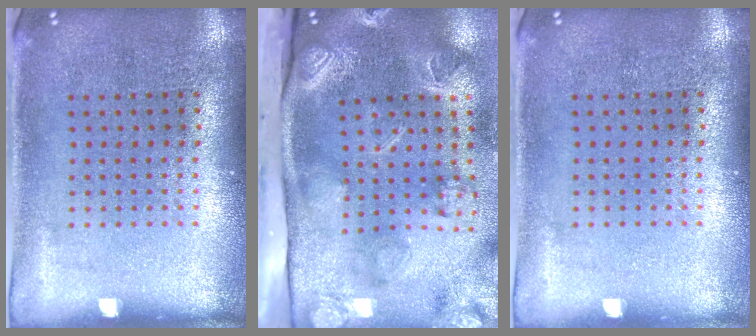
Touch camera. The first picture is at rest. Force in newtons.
{"total": 4.4, "press": 3.2, "slide": 3.1}
{"total": 0.0}